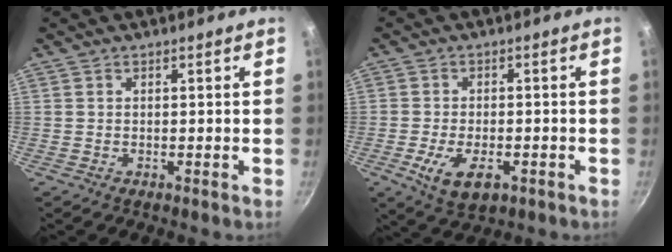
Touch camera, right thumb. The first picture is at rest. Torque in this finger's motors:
{"motor_torque": [-0.27, 0.53, 0.32, 0.13, 0.07]}